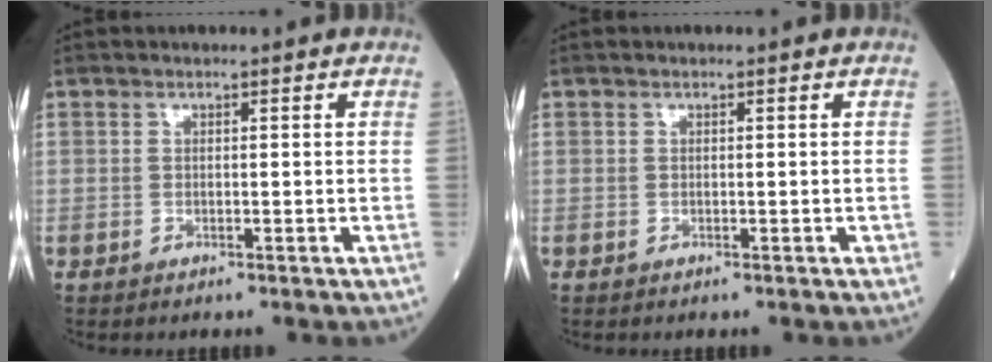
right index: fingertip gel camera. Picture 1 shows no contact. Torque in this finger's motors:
{"motor_torque": [0.14, -0.14, 0.05, 0.02]}